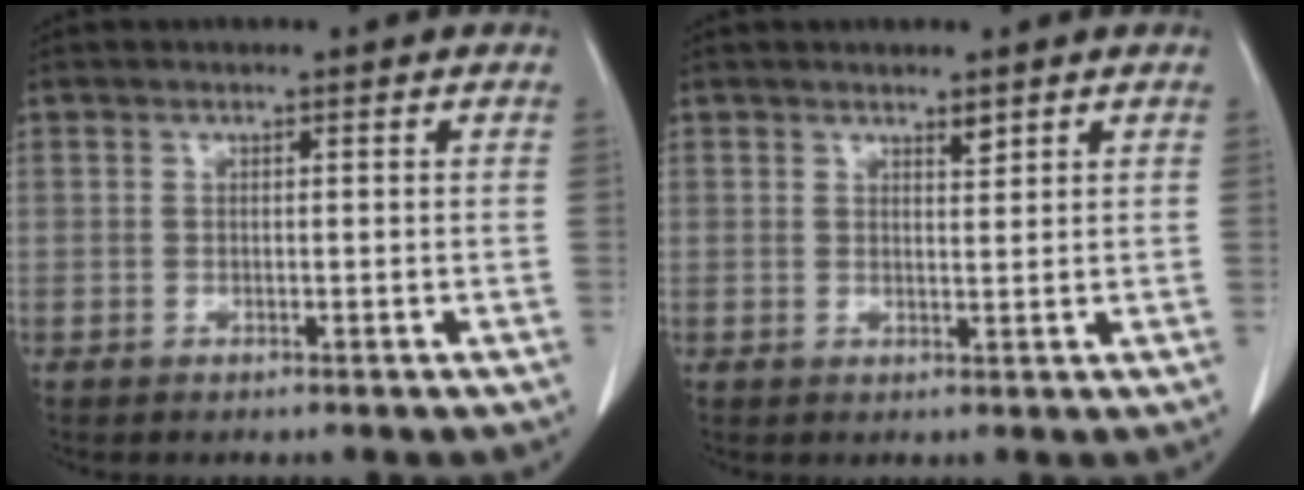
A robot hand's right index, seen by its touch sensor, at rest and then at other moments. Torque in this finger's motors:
{"motor_torque": [-0.03, 0.07, 0.07, 0.00]}